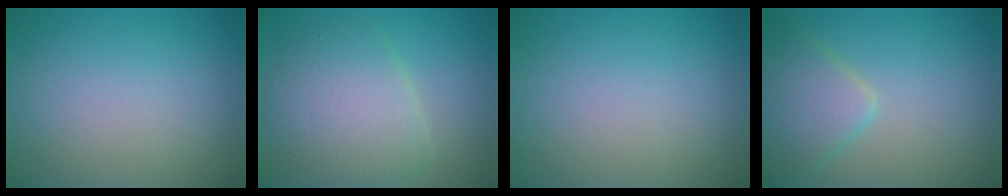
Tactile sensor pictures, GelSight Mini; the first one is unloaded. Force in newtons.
{"total": 6.4, "press": 6.4, "slide": 0.2}
{"total": 0.0}
{"total": 3.8, "press": 3.8, "slide": 0.3}